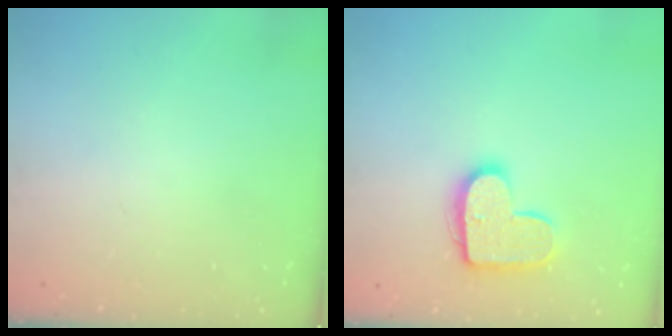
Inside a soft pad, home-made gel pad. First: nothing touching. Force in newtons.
{"total": 13.5, "press": 13.5, "slide": 0.6}